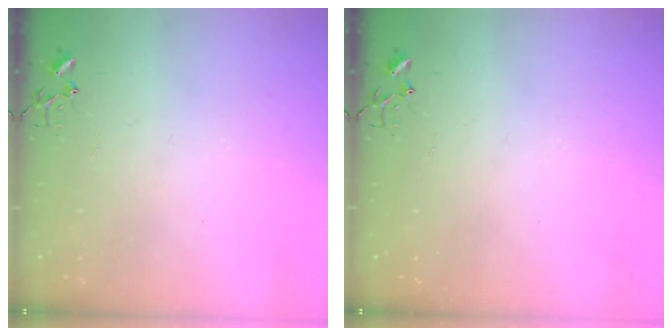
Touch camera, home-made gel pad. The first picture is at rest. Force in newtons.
{"total": 0.0}